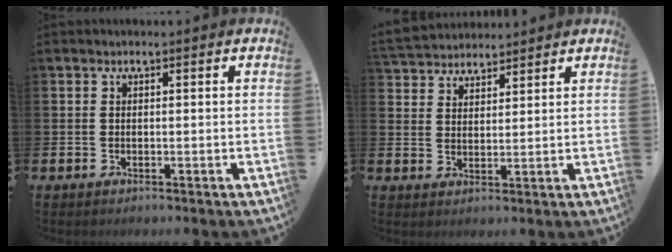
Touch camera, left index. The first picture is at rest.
{"total": 4.0, "force": [3.9, 1.0, -0.3], "torque": [-0.015, -0.015, 0.073]}